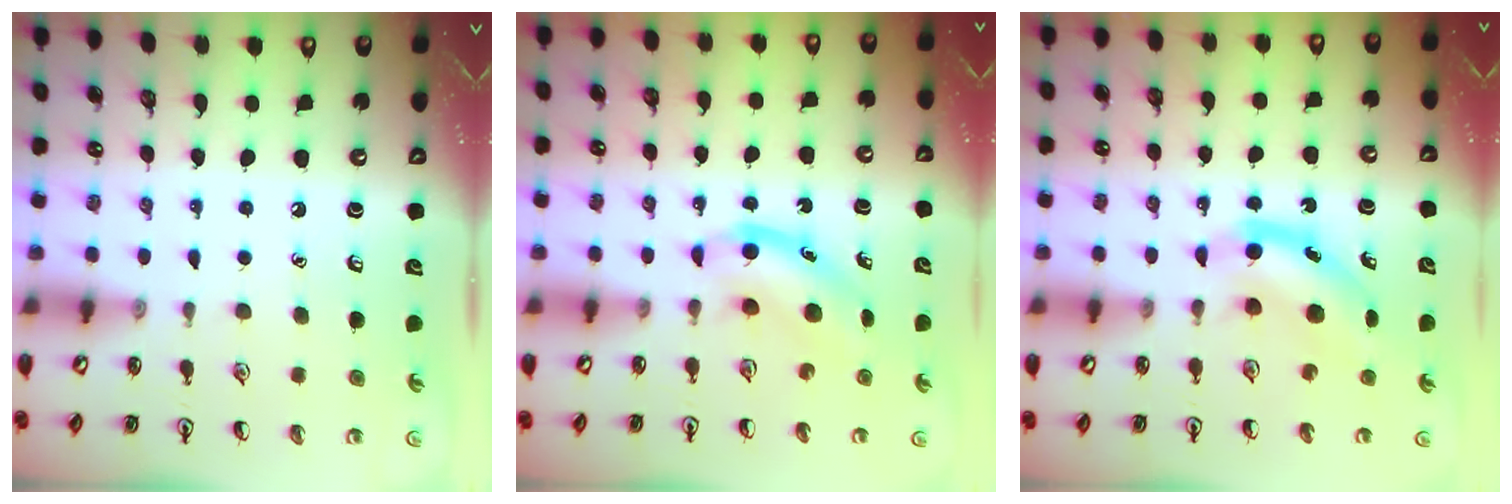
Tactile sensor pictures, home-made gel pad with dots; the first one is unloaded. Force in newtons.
{"total": 4.3, "press": 4.1, "slide": 1.2}
{"total": 4.9, "press": 4.8, "slide": 0.9}